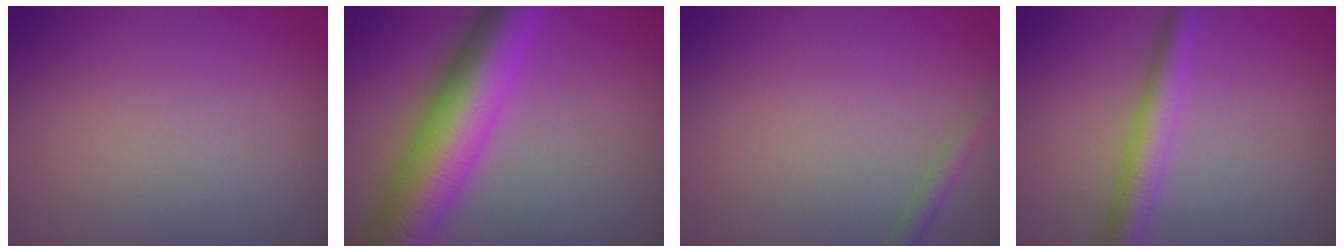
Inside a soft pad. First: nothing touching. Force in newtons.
{"total": 10.0, "press": 10.0, "slide": 0.2}
{"total": 1.3, "press": 1.3, "slide": 0.1}
{"total": 3.4, "press": 3.4, "slide": 0.1}